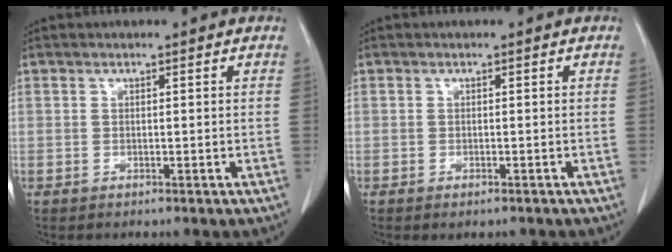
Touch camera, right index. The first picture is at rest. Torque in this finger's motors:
{"motor_torque": [0.32, -0.22, 0.12, 0.03]}